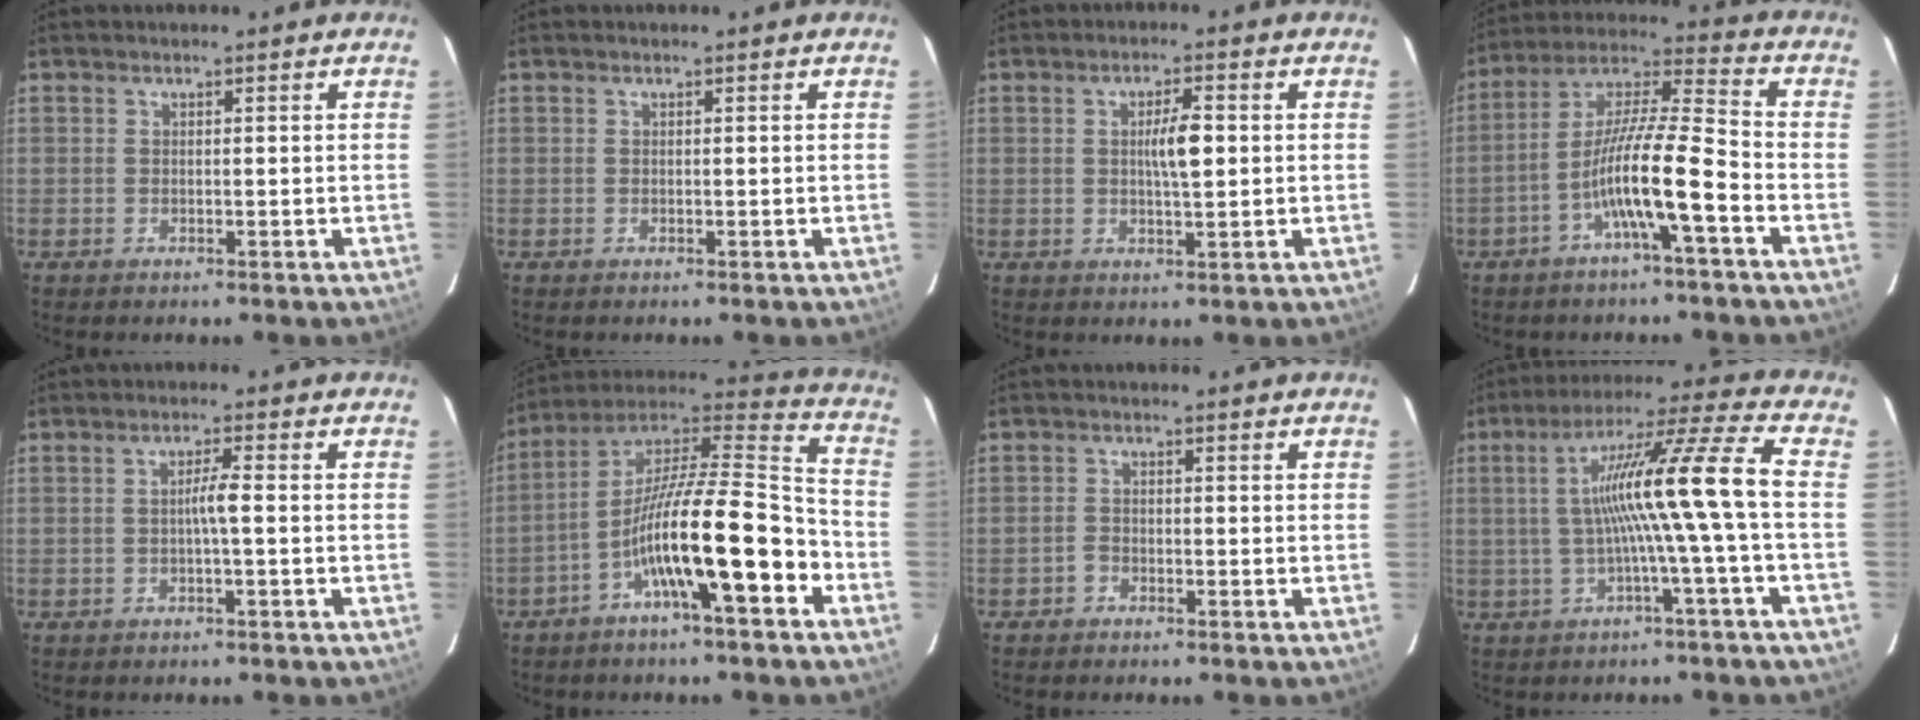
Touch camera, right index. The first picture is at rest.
{"total": 0.0}
{"total": 4.5, "force": [0.4, 0.7, 4.4], "torque": [-0.075, 0.004, 0.007]}
{"total": 12.3, "force": [-4.9, 0.2, 11.3], "torque": [-0.213, 0.016, -0.092]}
{"total": 2.5, "force": [-0.3, -0.2, 2.4], "torque": [-0.041, 0.001, -0.005]}
{"total": 17.8, "force": [-7.0, 1.8, 16.2], "torque": [-0.279, 0.014, -0.121]}
{"total": 1.2, "force": [-0.9, 0.8, 0.3], "torque": [-0.005, 0.004, -0.017]}
{"total": 13.0, "force": [-0.6, -2.2, 12.8], "torque": [-0.212, 0.020, -0.011]}